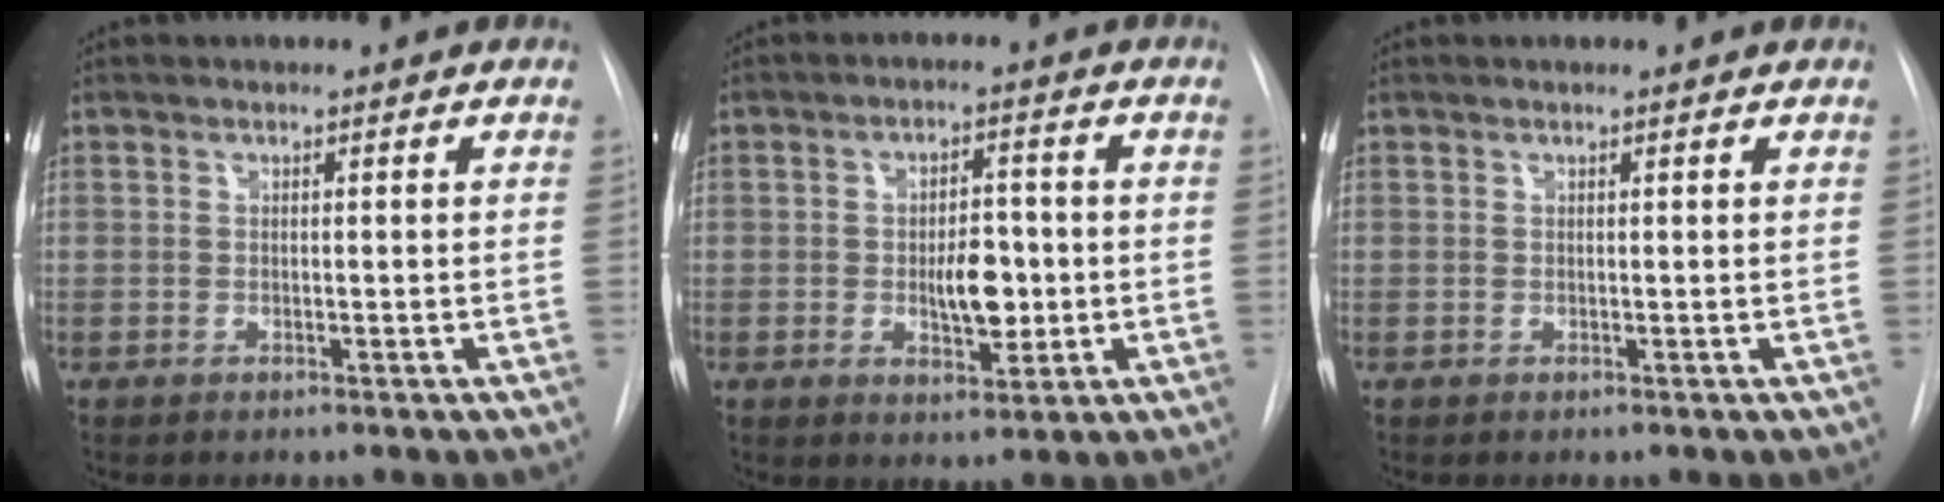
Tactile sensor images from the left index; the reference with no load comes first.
{"total": 6.3, "force": [-0.8, 2.9, 5.5], "torque": [-0.084, 0.003, -0.005]}
{"total": 0.6, "force": [0.6, -0.1, 0.2], "torque": [-0.005, 0.003, 0.010]}